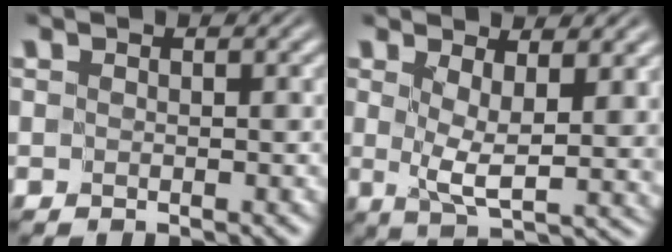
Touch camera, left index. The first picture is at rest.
{"total": 5.1, "force": [1.7, 1.7, 4.5], "torque": [-0.084, -0.015, 0.033]}